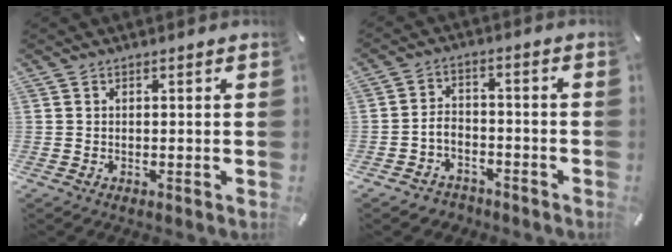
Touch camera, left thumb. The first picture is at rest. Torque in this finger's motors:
{"motor_torque": [-0.20, 0.69, 0.09, 0.08, 0.06]}